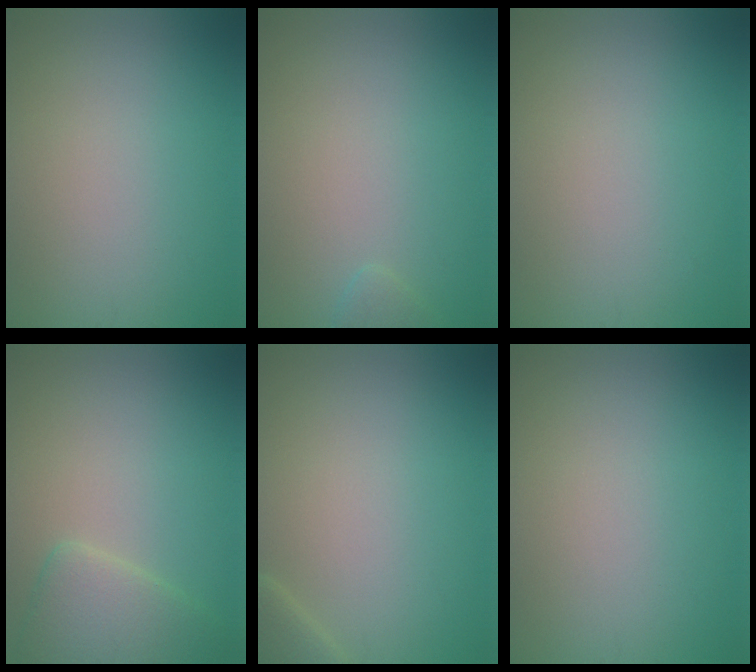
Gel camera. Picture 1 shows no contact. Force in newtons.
{"total": 0.7, "press": 0.7, "slide": 0.1}
{"total": 0.0}
{"total": 3.6, "press": 3.6, "slide": 0.2}
{"total": 1.9, "press": 1.9, "slide": 0.2}
{"total": 0.0}